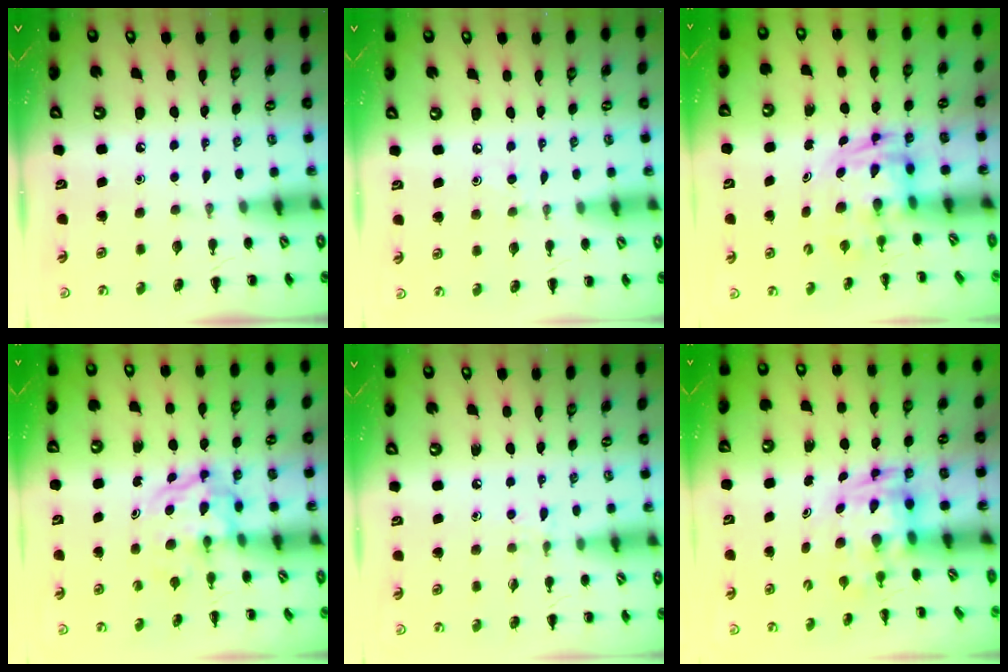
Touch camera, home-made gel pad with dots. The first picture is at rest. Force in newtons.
{"total": 3.8, "press": 3.6, "slide": 1.2}
{"total": 2.6, "press": 2.6, "slide": 0.5}
{"total": 3.9, "press": 3.9, "slide": 0.5}
{"total": 6.4, "press": 6.0, "slide": 2.3}
{"total": 3.5, "press": 3.4, "slide": 0.7}